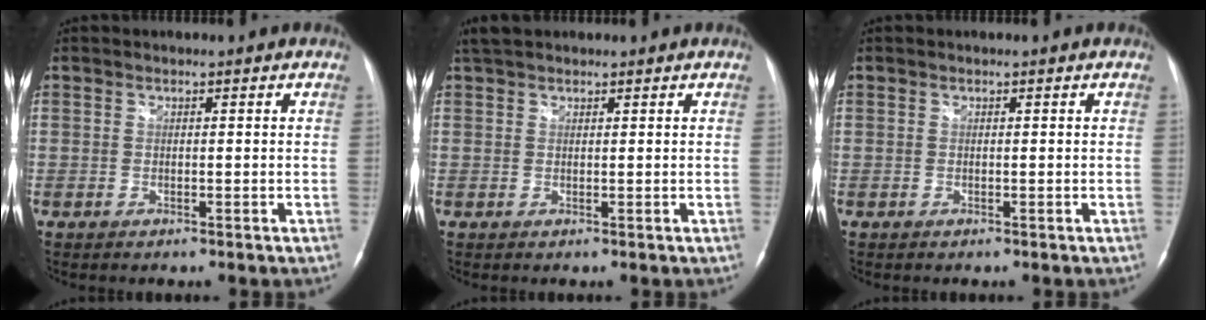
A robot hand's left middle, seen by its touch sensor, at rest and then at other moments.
{"total": 3.4, "force": [2.9, 1.4, 1.3], "torque": [-0.023, 0.023, 0.051]}
{"total": 0.0}